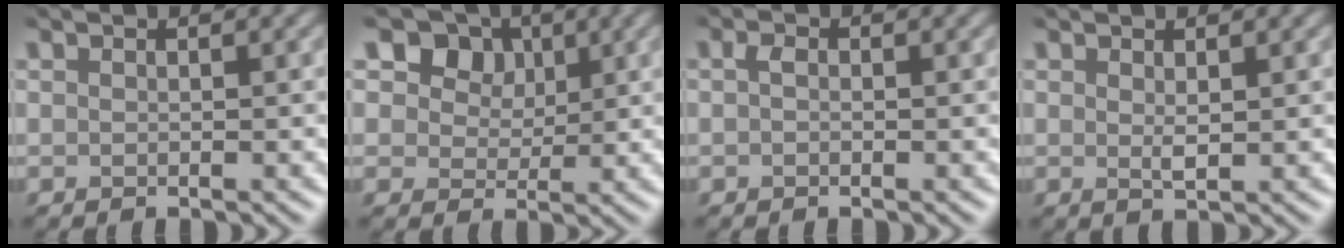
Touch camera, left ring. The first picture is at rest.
{"total": 9.2, "force": [4.2, 7.0, 4.3], "torque": [-0.073, 0.001, 0.059]}
{"total": 0.9, "force": [-0.4, 0.6, 0.6], "torque": [-0.009, 0.000, -0.014]}
{"total": 0.9, "force": [0.7, 0.0, 0.6], "torque": [-0.007, -0.004, 0.009]}